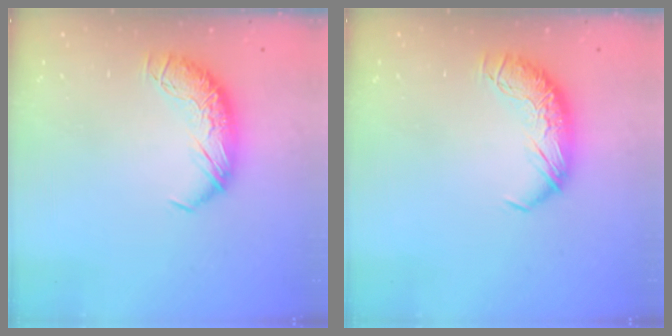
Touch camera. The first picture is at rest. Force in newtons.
{"total": 0.0}